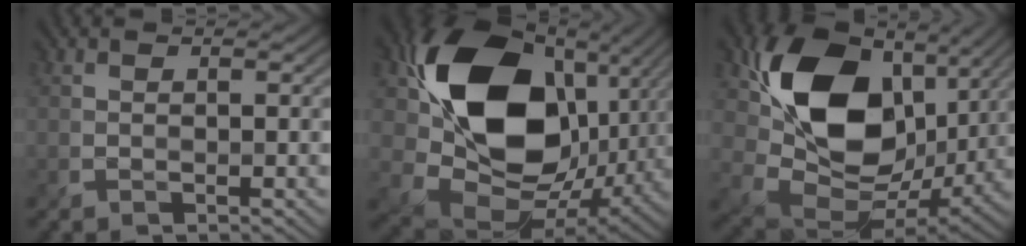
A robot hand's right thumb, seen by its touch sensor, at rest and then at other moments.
{"total": 18.6, "force": [4.6, 14.0, 11.4], "torque": [-0.234, -0.018, 0.104]}
{"total": 17.1, "force": [4.9, 12.1, 11.0], "torque": [-0.213, -0.009, 0.103]}